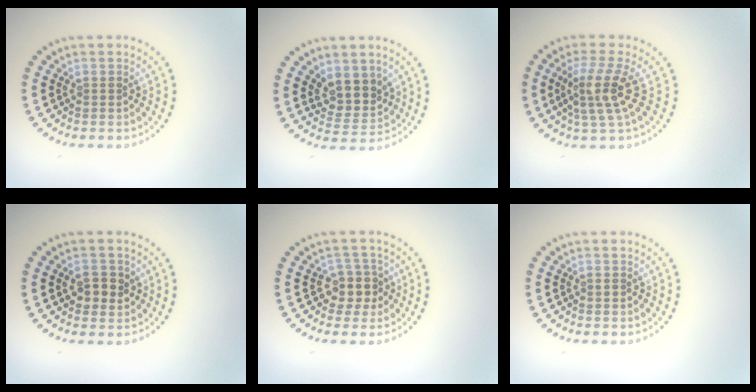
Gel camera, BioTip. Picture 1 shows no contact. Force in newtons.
{"total": 3.5, "press": 3.0, "slide": 1.7}
{"total": 3.9, "press": 2.8, "slide": 2.7}
{"total": 2.4, "press": 2.3, "slide": 0.4}
{"total": 2.7, "press": 2.3, "slide": 1.5}
{"total": 0.7, "press": 0.7, "slide": 0.3}